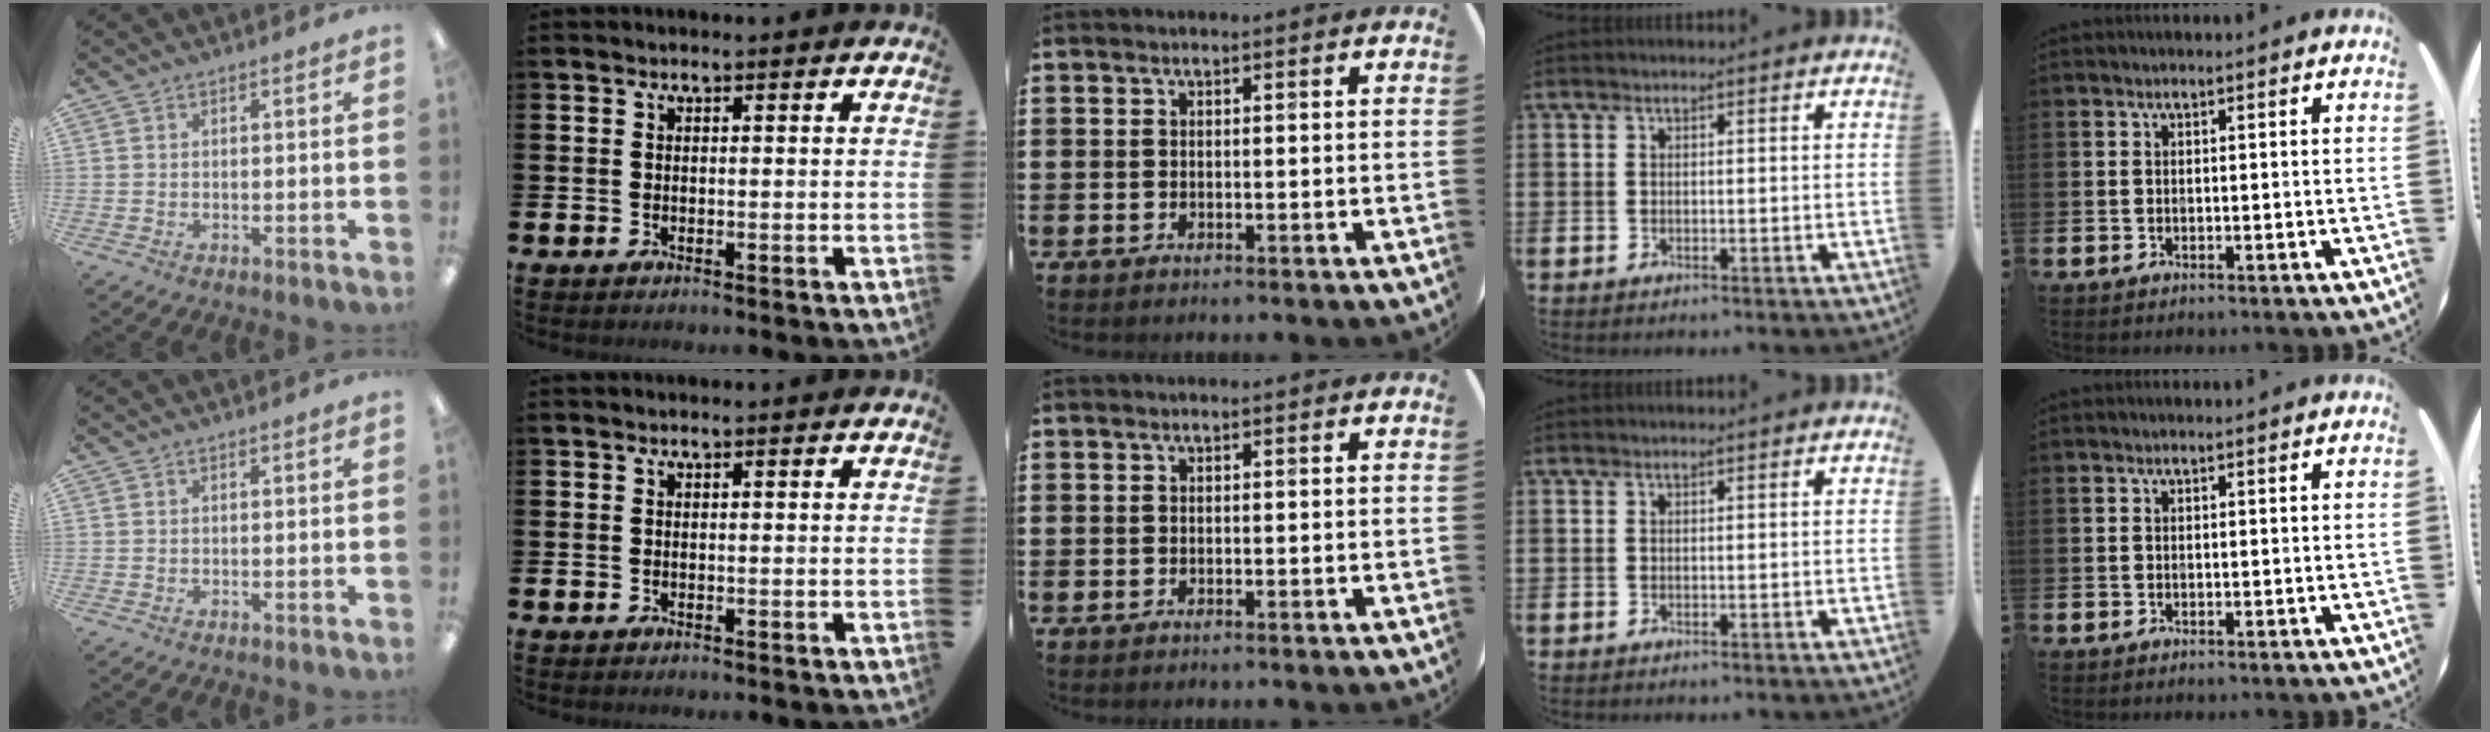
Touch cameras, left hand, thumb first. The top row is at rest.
{}